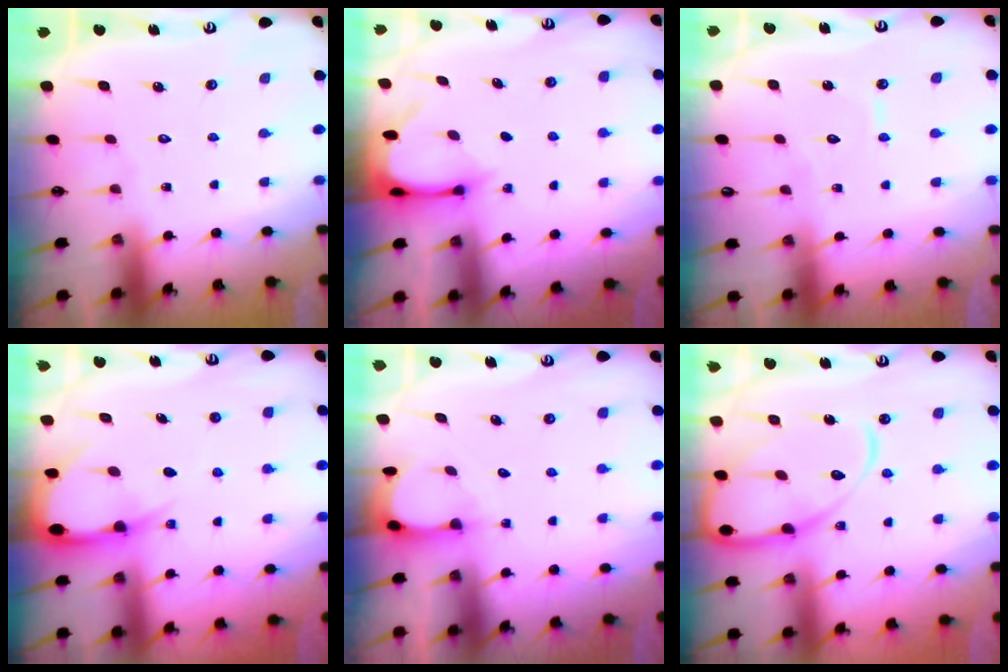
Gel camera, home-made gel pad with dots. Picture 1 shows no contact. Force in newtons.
{"total": 3.4, "press": 3.4, "slide": 0.2}
{"total": 4.8, "press": 4.8, "slide": 0.2}
{"total": 7.1, "press": 7.1, "slide": 0.8}
{"total": 3.0, "press": 3.0, "slide": 0.3}
{"total": 15.2, "press": 15.1, "slide": 1.5}